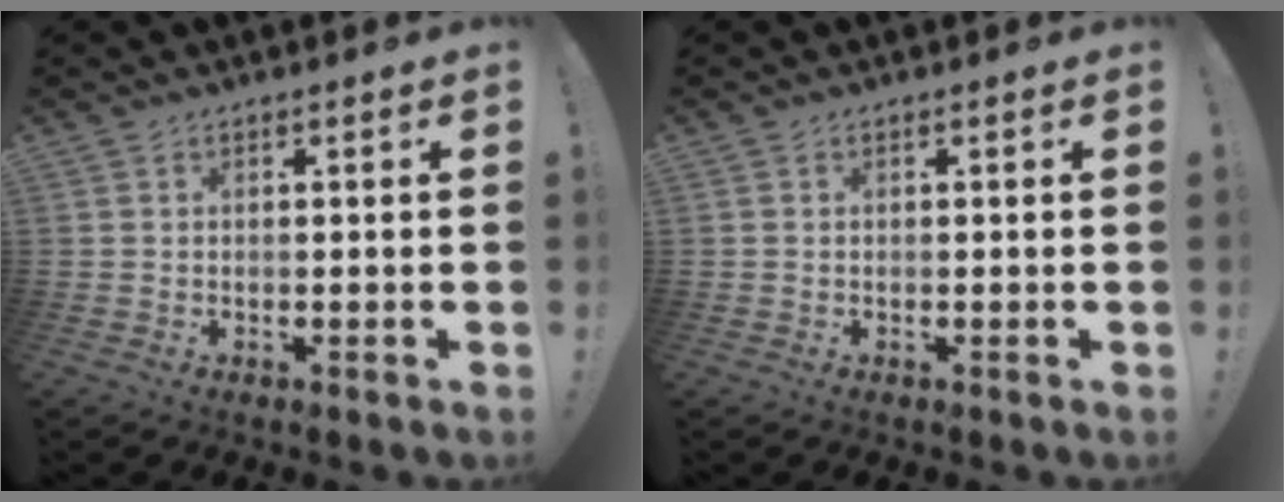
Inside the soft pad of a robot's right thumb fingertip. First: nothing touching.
{"total": 0.0}